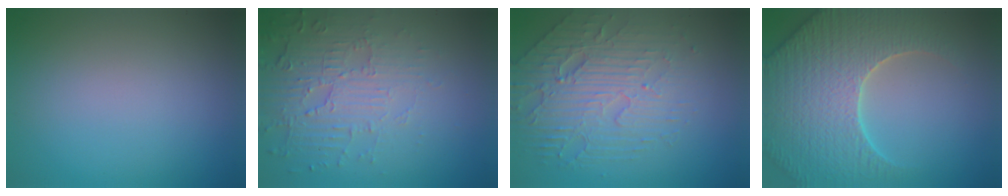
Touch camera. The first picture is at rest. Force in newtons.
{"total": 5.7, "press": 3.7, "slide": 4.3}
{"total": 6.3, "press": 4.6, "slide": 4.3}
{"total": 7.7, "press": 7.4, "slide": 2.0}